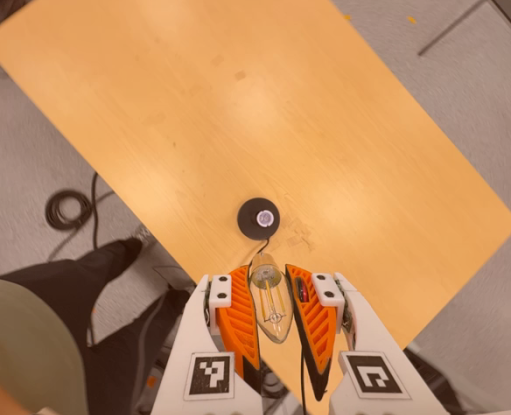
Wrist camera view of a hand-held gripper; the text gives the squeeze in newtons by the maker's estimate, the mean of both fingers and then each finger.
{"total": 21.4, "left": 22.7, "right": 20.0}